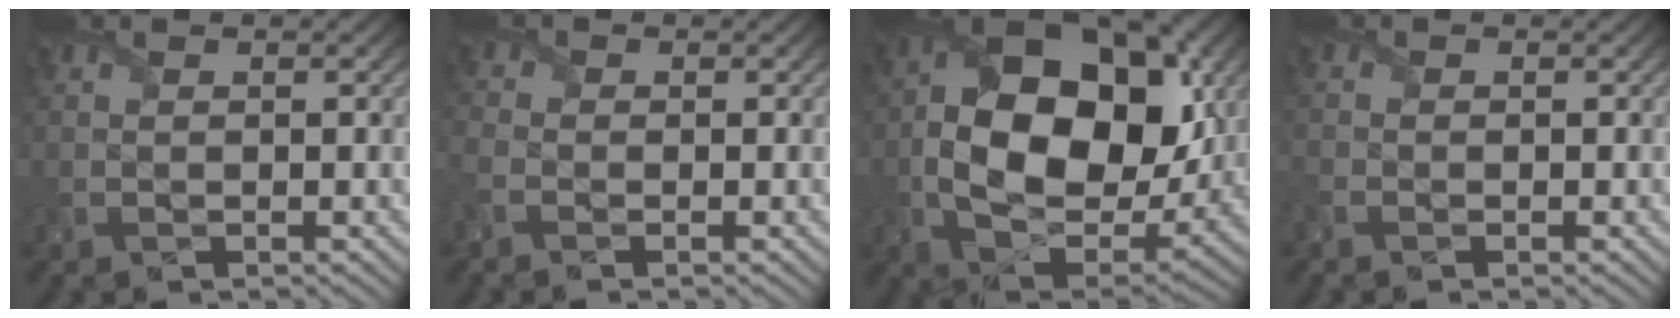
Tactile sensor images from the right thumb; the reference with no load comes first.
{"total": 1.9, "force": [-1.3, 1.2, 0.9], "torque": [-0.034, -0.003, -0.037]}
{"total": 17.2, "force": [1.1, 11.3, 12.9], "torque": [-0.235, -0.011, 0.029]}
{"total": 1.1, "force": [-0.9, 0.6, 0.1], "torque": [-0.012, -0.003, -0.025]}